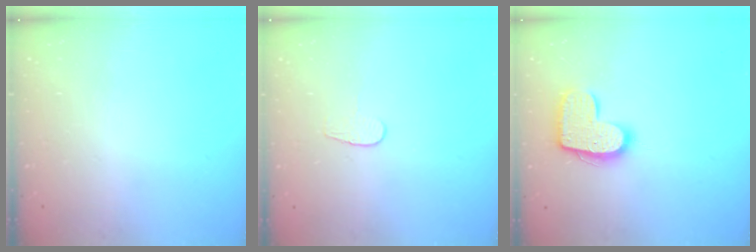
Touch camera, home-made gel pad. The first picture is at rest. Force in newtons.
{"total": 3.7, "press": 3.7, "slide": 0.3}
{"total": 13.5, "press": 13.5, "slide": 0.7}